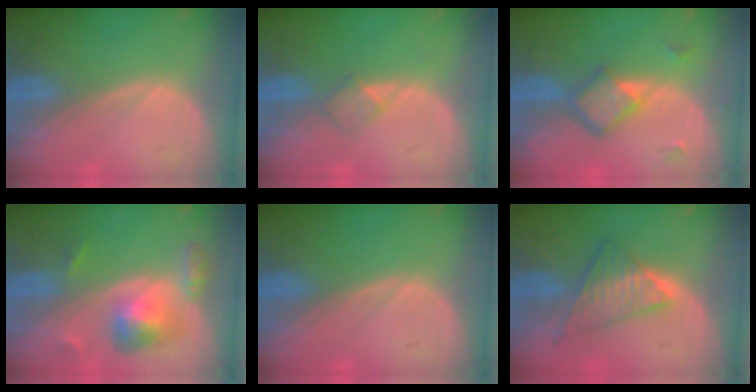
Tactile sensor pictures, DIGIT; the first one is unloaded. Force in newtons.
{"total": 2.0, "press": 2.0, "slide": 0.2}
{"total": 5.9, "press": 5.2, "slide": 2.8}
{"total": 6.4, "press": 5.9, "slide": 2.5}
{"total": 0.0}
{"total": 6.6, "press": 6.3, "slide": 1.8}